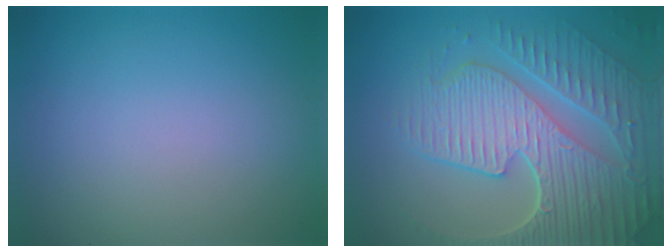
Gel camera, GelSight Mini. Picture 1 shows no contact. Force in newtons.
{"total": 8.9, "press": 6.5, "slide": 6.1}